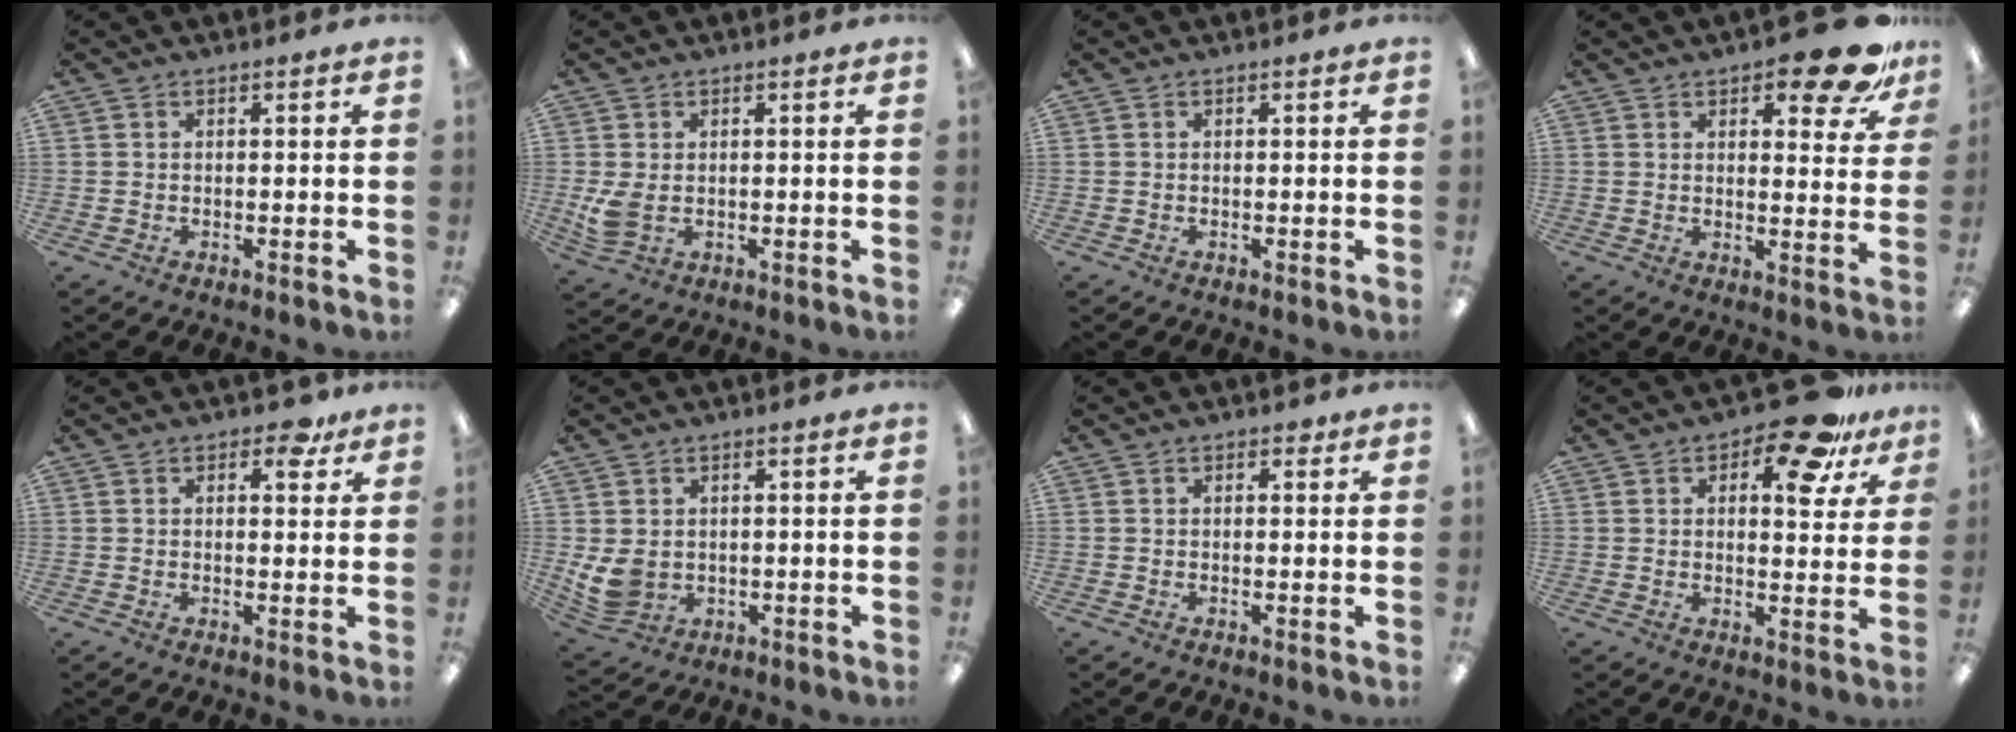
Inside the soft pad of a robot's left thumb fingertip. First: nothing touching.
{"total": 4.7, "force": [0.2, 3.3, 3.4], "torque": [-0.069, -0.007, -0.001]}
{"total": 0.0}
{"total": 14.0, "force": [9.0, 4.8, 9.6], "torque": [-0.114, -0.054, 0.144]}
{"total": 4.9, "force": [2.8, 2.6, 3.1], "torque": [-0.028, -0.007, 0.042]}
{"total": 6.7, "force": [0.7, 5.3, 4.1], "torque": [-0.093, -0.002, 0.017]}
{"total": 1.2, "force": [0.7, 0.7, 0.7], "torque": [0.001, -0.005, 0.009]}
{"total": 14.3, "force": [8.6, 6.1, 9.6], "torque": [-0.115, -0.048, 0.140]}